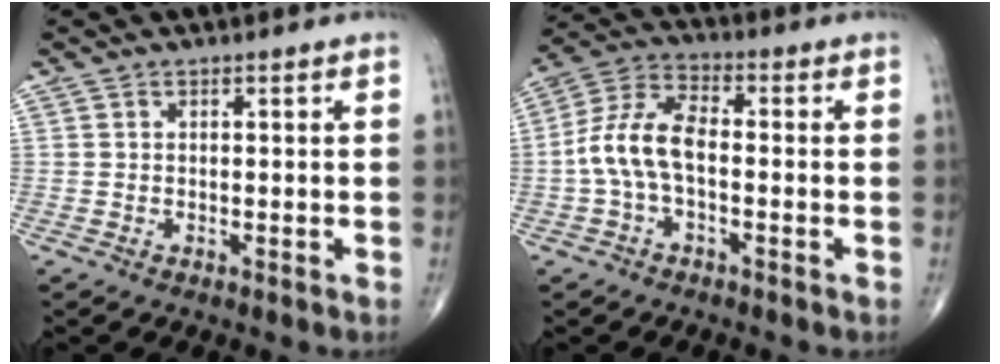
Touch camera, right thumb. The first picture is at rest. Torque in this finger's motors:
{"motor_torque": [-0.06, 0.23, 0.39, -0.17, 0.12]}